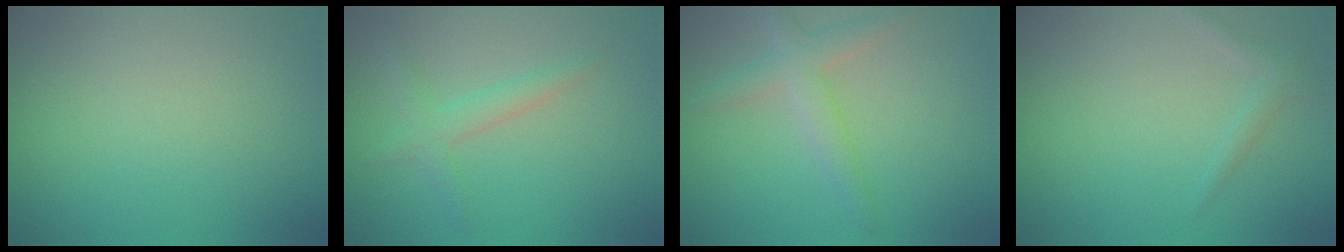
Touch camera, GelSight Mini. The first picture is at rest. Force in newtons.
{"total": 2.1, "press": 2.1, "slide": 0.1}
{"total": 2.8, "press": 2.7, "slide": 0.3}
{"total": 1.1, "press": 1.1, "slide": 0.1}